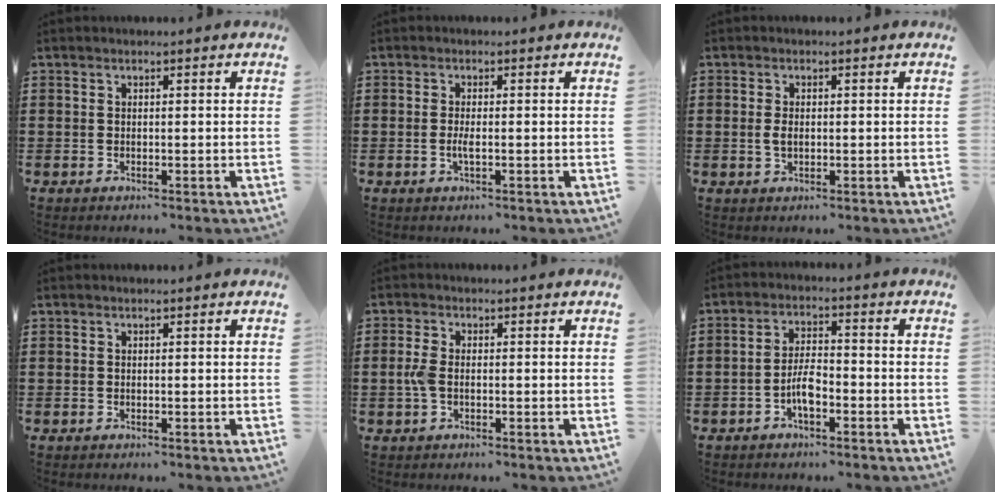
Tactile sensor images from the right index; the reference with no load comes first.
{"total": 1.7, "force": [-0.5, 0.3, 1.6], "torque": [-0.037, -0.003, -0.012]}
{"total": 2.0, "force": [-0.1, 1.0, 1.7], "torque": [-0.041, 0.001, -0.005]}
{"total": 0.0}
{"total": 2.8, "force": [-0.5, 1.4, 2.4], "torque": [-0.068, -0.005, -0.016]}
{"total": 4.5, "force": [-2.0, 1.7, 3.7], "torque": [-0.084, 0.003, -0.044]}